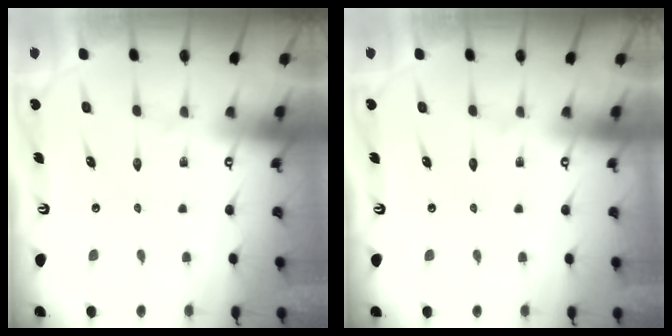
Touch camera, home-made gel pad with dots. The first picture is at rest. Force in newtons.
{"total": 0.0}